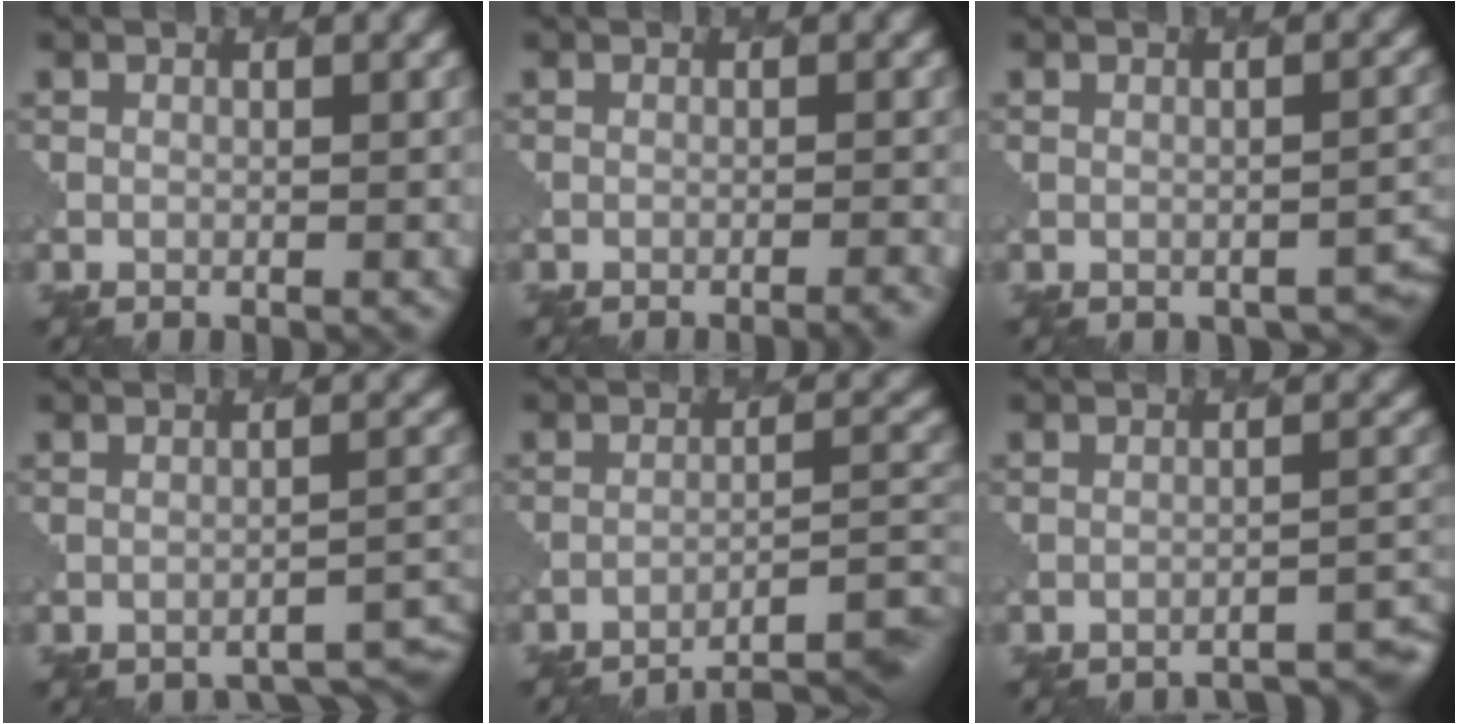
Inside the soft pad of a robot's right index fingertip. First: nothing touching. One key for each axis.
{"total": 2.1, "fx": -1.5, "fy": 0.5, "fz": 1.4, "tx": -0.011, "ty": 0.011, "tz": -0.025}
{"total": 2.2, "fx": -1.8, "fy": 0.9, "fz": 0.9, "tx": -0.010, "ty": 0.000, "tz": -0.017}
{"total": 3.7, "fx": -3.4, "fy": 0.6, "fz": 1.1, "tx": -0.013, "ty": 0.000, "tz": -0.044}
{"total": 7.2, "fx": -6.0, "fy": 1.4, "fz": 3.9, "tx": -0.049, "ty": 0.014, "tz": -0.075}
{"total": 5.6, "fx": -5.3, "fy": 0.8, "fz": 1.4, "tx": -0.008, "ty": 0.021, "tz": -0.063}